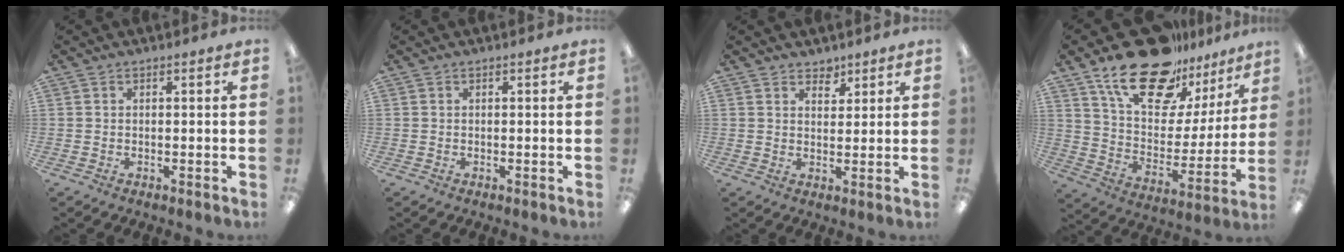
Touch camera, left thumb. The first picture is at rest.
{"total": 0.0}
{"total": 3.4, "force": [2.9, 1.7, 0.4], "torque": [0.011, -0.021, 0.049]}
{"total": 22.7, "force": [16.7, 10.5, 11.3], "torque": [-0.189, -0.102, 0.292]}